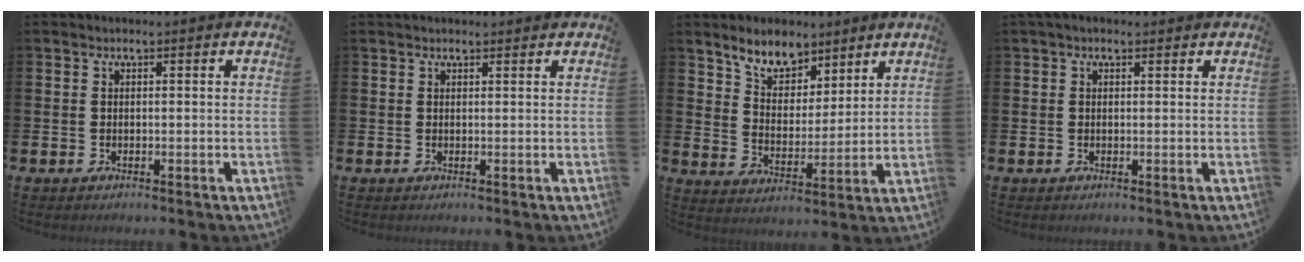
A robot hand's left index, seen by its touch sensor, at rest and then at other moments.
{"total": 0.9, "force": [0.8, 0.2, 0.1], "torque": [0.010, -0.003, 0.013]}
{"total": 7.4, "force": [6.4, 3.2, 2.0], "torque": [-0.054, -0.024, 0.115]}
{"total": 1.1, "force": [0.8, 0.6, 0.5], "torque": [0.001, 0.003, 0.012]}